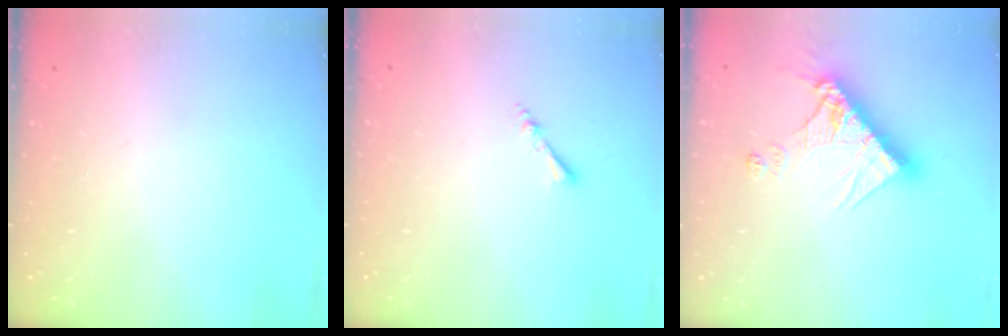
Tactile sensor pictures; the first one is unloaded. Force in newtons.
{"total": 2.2, "press": 2.1, "slide": 0.4}
{"total": 13.9, "press": 13.8, "slide": 1.5}